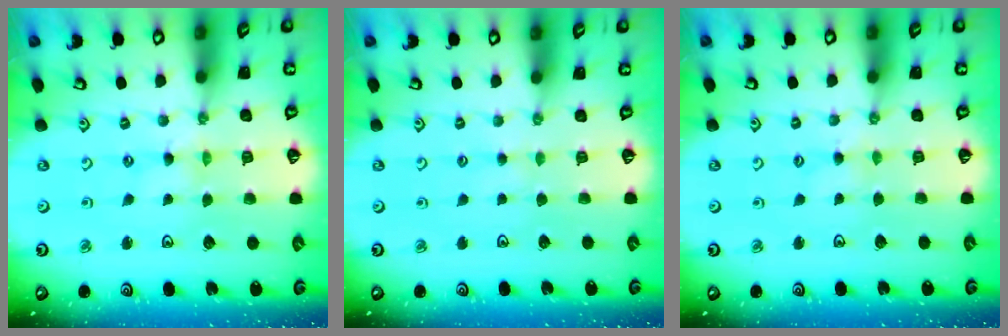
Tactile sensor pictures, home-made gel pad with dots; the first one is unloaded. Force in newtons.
{"total": 2.0, "press": 2.0, "slide": 0.3}
{"total": 1.3, "press": 1.3, "slide": 0.3}